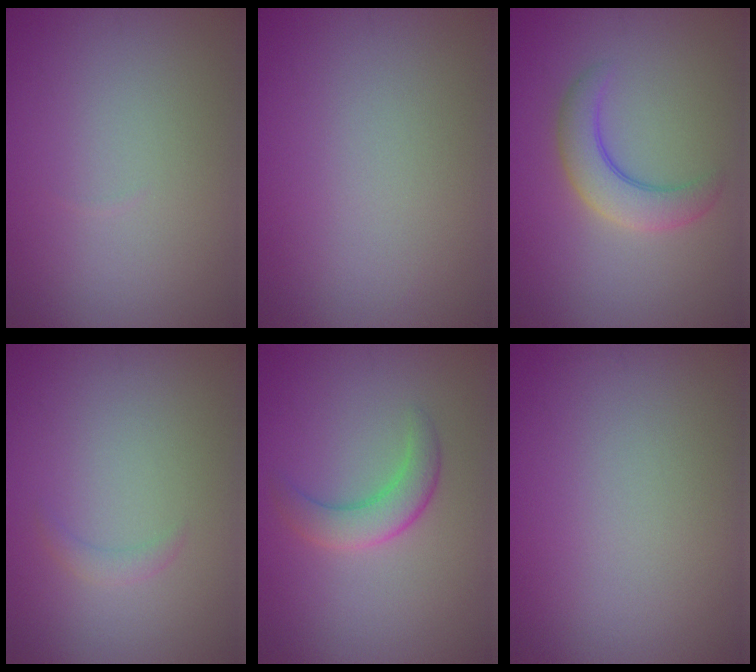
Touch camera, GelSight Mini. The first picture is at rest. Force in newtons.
{"total": 0.0}
{"total": 3.8, "press": 3.7, "slide": 0.3}
{"total": 1.0, "press": 1.0, "slide": 0.1}
{"total": 2.9, "press": 2.9, "slide": 0.2}
{"total": 0.0}